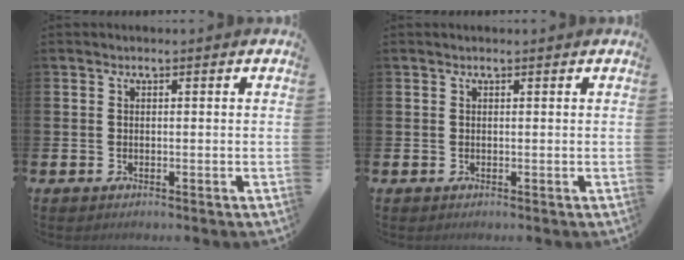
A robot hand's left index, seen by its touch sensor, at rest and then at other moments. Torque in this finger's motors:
{"motor_torque": [0.45, -0.80, -0.05, 0.02]}